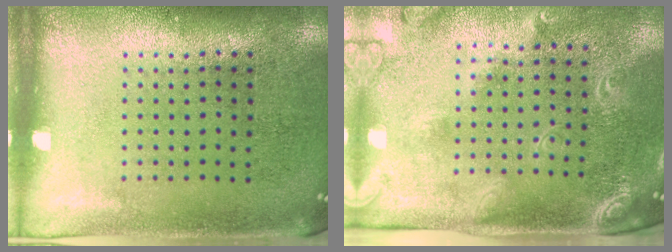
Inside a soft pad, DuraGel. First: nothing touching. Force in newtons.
{"total": 2.4, "press": 1.8, "slide": 1.6}